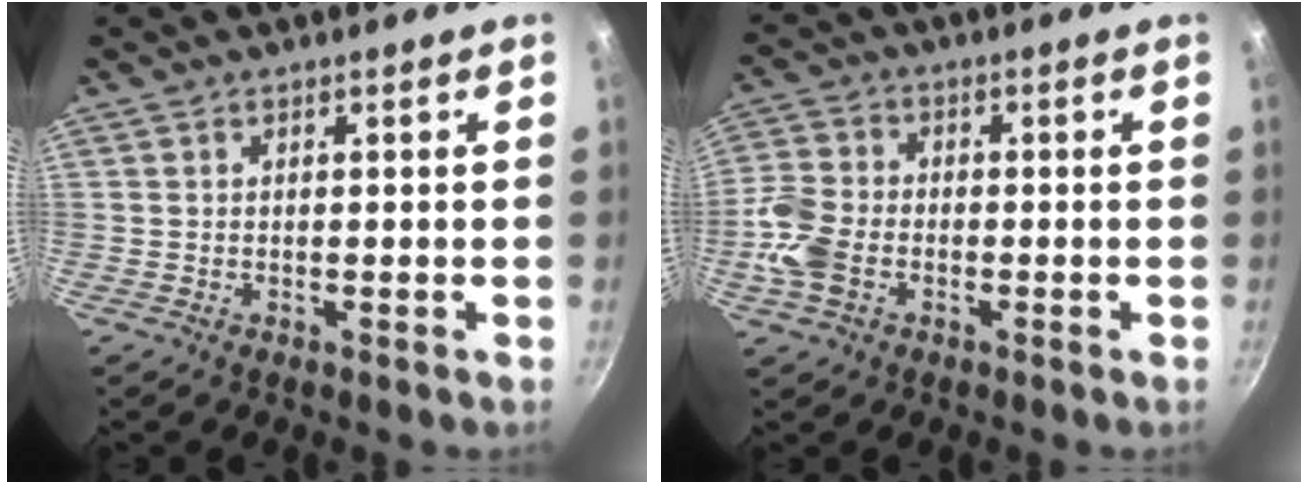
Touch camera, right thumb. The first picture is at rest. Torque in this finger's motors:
{"motor_torque": [0.96, 1.19, 0.93, -0.39, 0.11]}